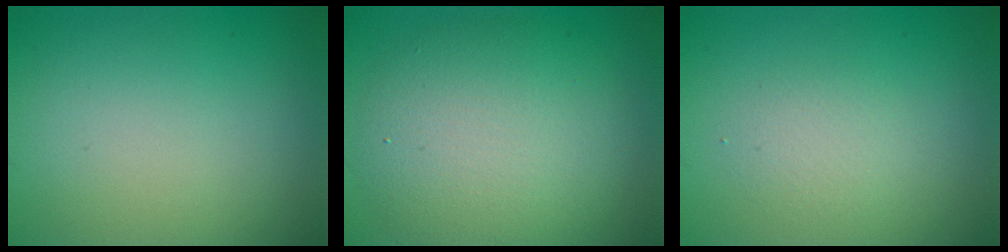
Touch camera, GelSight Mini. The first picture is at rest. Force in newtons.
{"total": 7.8, "press": 7.8, "slide": 0.4}
{"total": 1.6, "press": 1.6, "slide": 0.3}